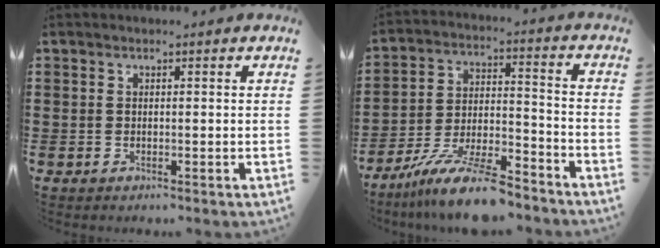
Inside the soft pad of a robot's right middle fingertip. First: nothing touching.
{"total": 12.3, "force": [-10.3, 1.7, 6.6], "torque": [-0.117, 0.028, -0.192]}